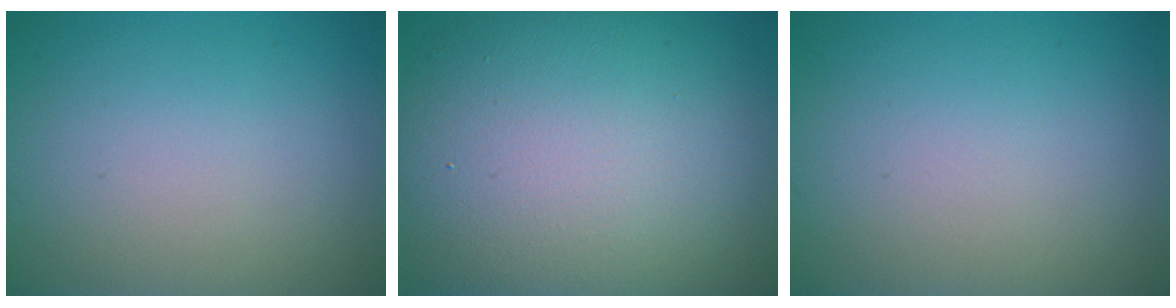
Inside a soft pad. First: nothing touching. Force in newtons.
{"total": 15.2, "press": 15.2, "slide": 0.5}
{"total": 0.0}